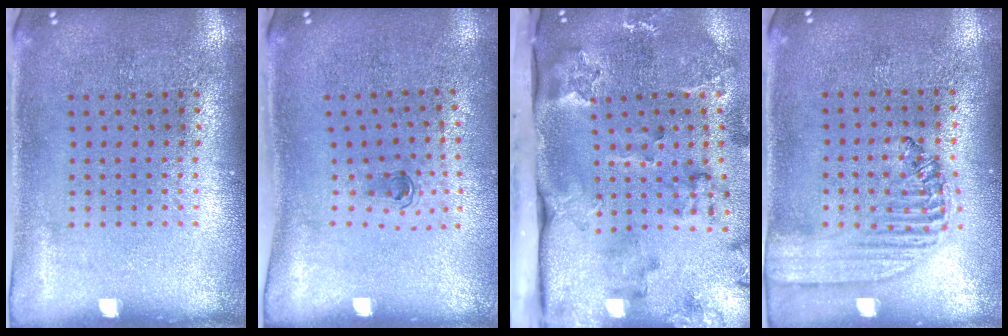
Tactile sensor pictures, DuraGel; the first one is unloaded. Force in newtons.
{"total": 0.6, "press": 0.3, "slide": 0.5}
{"total": 3.4, "press": 2.6, "slide": 2.3}
{"total": 1.5, "press": 1.4, "slide": 0.5}